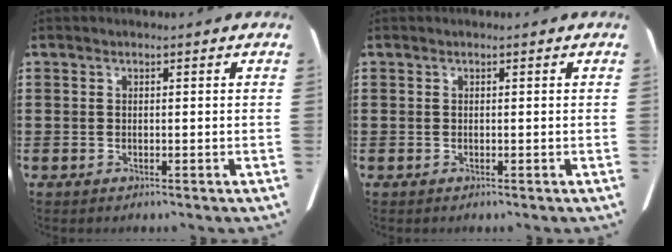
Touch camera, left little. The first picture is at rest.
{"total": 0.0}